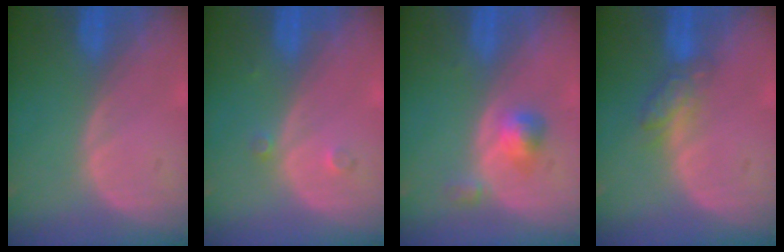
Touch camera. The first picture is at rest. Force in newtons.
{"total": 1.5, "press": 1.2, "slide": 0.8}
{"total": 3.3, "press": 3.1, "slide": 1.2}
{"total": 4.2, "press": 4.1, "slide": 0.7}